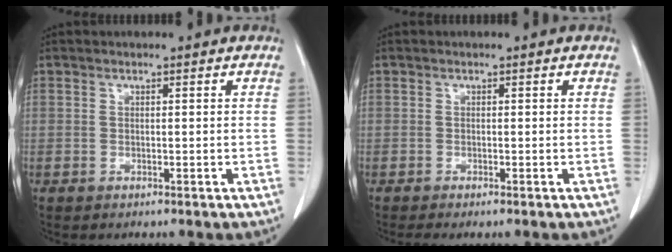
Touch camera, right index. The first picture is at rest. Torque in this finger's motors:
{"motor_torque": [-0.04, 0.09, -0.03, 0.02]}